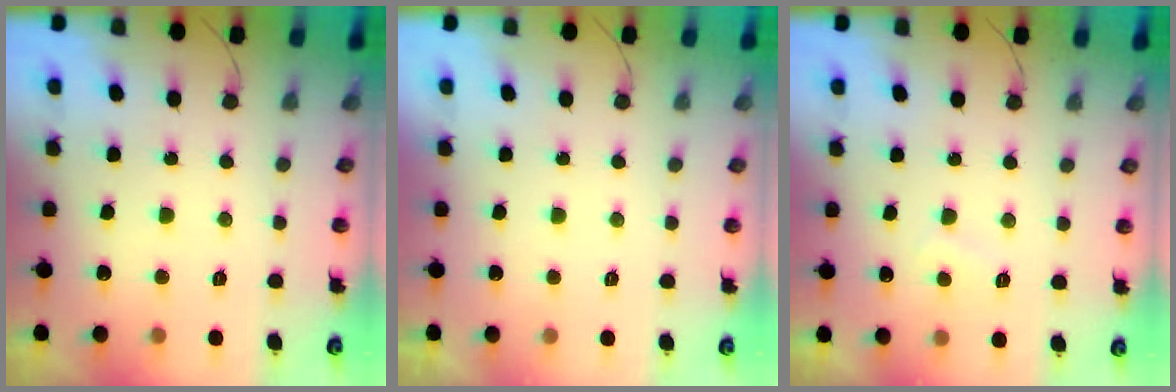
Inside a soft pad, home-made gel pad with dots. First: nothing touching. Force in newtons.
{"total": 2.3, "press": 2.3, "slide": 0.3}
{"total": 1.1, "press": 1.0, "slide": 0.4}